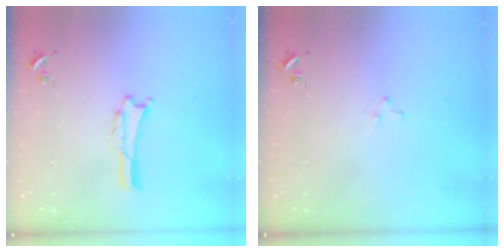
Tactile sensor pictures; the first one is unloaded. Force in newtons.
{"total": 1.9, "press": 1.9, "slide": 0.1}